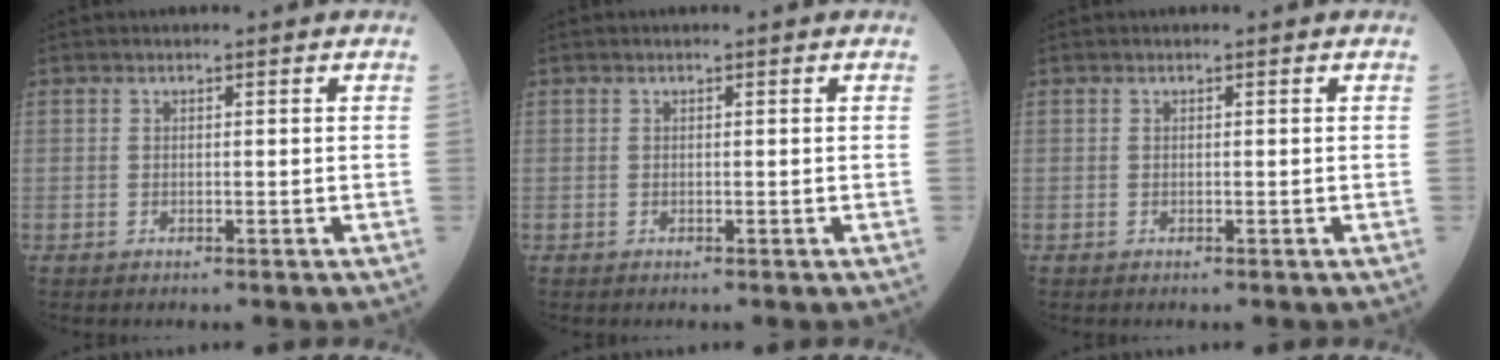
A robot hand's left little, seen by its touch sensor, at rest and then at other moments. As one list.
[{"total": 0.0}, {"total": 0.0}]